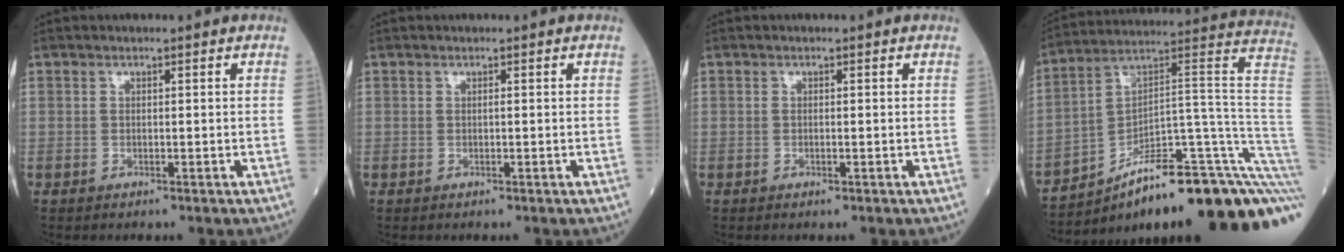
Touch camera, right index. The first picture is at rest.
{"total": 0.0}
{"total": 0.6, "force": [-0.2, 0.0, 0.6], "torque": [-0.013, -0.001, -0.002]}
{"total": 29.1, "force": [-19.2, 3.7, 21.5], "torque": [-0.176, 0.042, -0.273]}